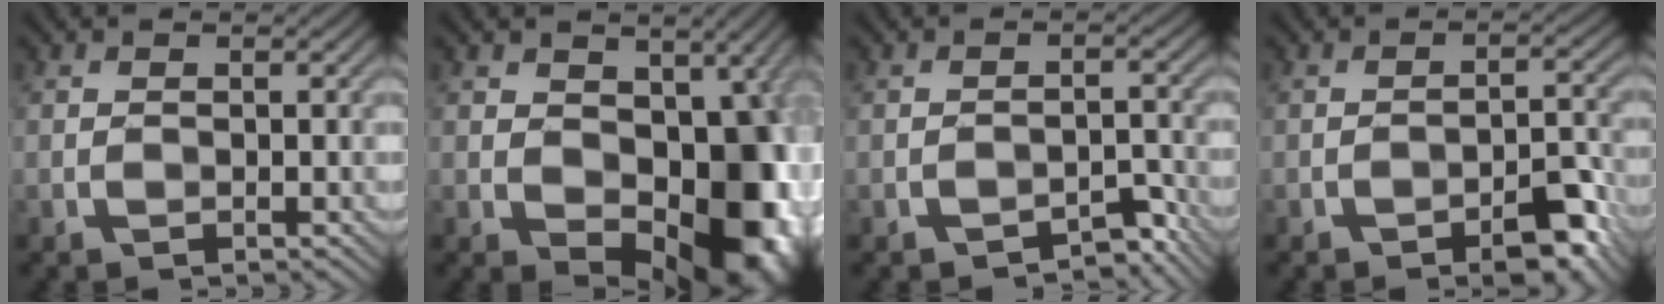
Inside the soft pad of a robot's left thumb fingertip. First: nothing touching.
{"total": 15.3, "force": [-0.8, 9.4, 12.0], "torque": [-0.149, -0.029, 0.001]}
{"total": 3.4, "force": [-2.8, 1.2, 1.4], "torque": [-0.016, 0.008, -0.035]}
{"total": 4.8, "force": [-3.2, 1.7, 3.2], "torque": [-0.037, 0.013, -0.044]}